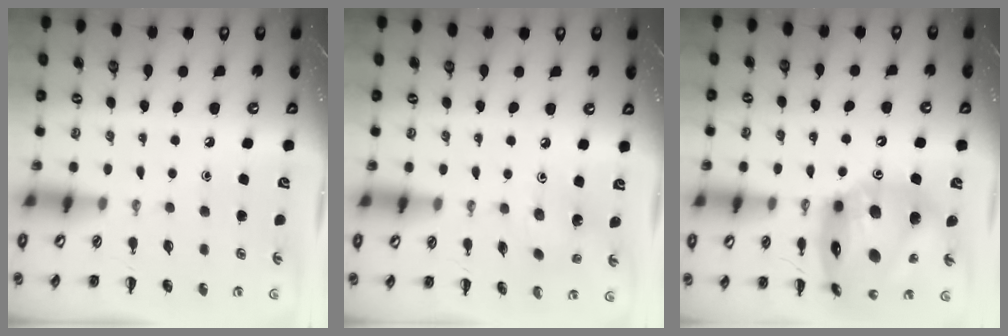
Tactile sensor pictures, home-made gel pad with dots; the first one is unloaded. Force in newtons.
{"total": 1.8, "press": 1.7, "slide": 0.5}
{"total": 20.6, "press": 20.0, "slide": 5.1}